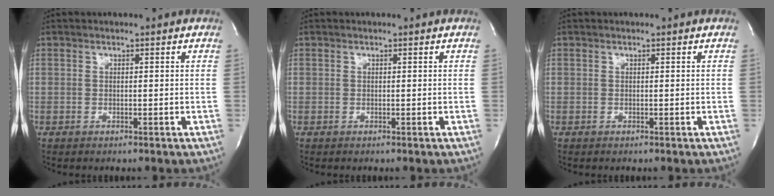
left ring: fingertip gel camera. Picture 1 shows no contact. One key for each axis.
{"total": 0.0}
{"total": 0.0}